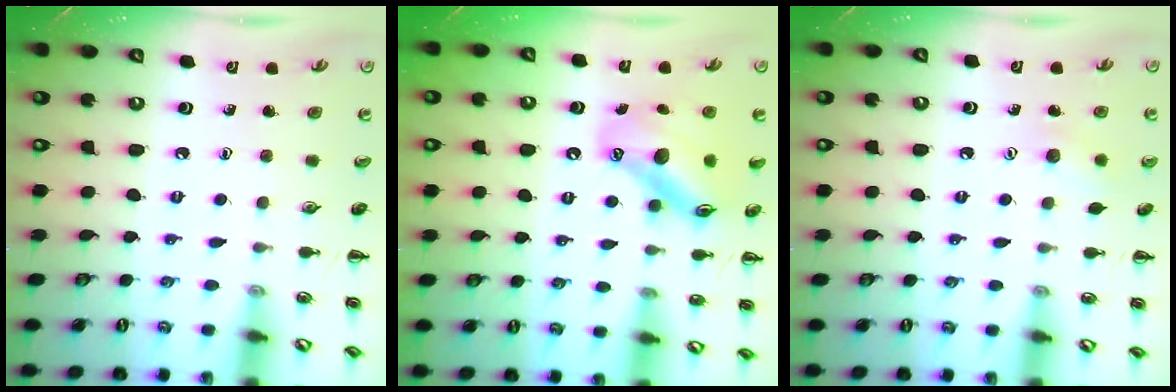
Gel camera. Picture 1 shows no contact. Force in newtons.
{"total": 12.4, "press": 11.8, "slide": 3.6}
{"total": 7.7, "press": 7.5, "slide": 2.0}